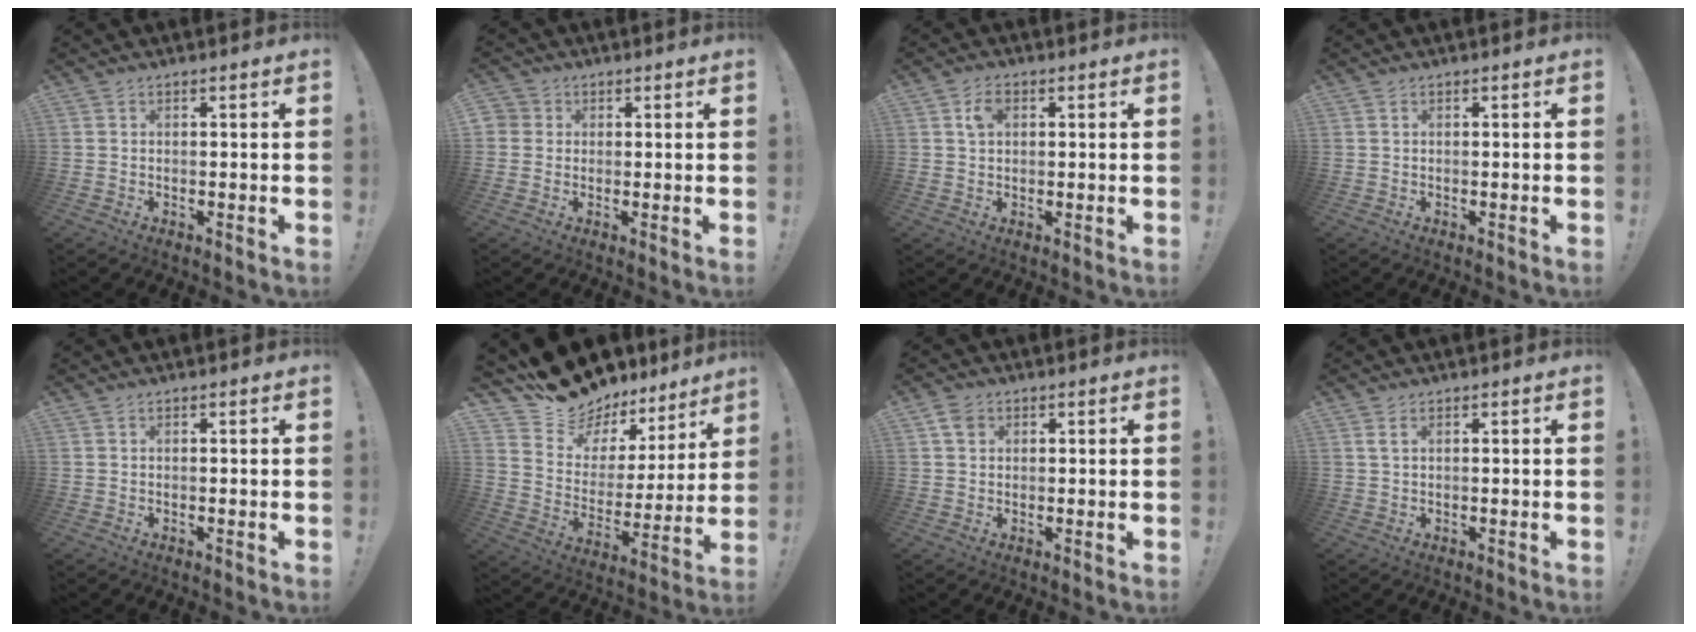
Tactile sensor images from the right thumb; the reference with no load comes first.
{"total": 3.0, "force": [0.4, 2.9, 0.8], "torque": [-0.013, 0.003, 0.009]}
{"total": 3.8, "force": [1.3, 2.6, 2.5], "torque": [-0.043, 0.004, 0.023]}
{"total": 0.0}
{"total": 0.0}
{"total": 14.8, "force": [13.6, 5.6, 2.2], "torque": [-0.061, -0.118, 0.249]}
{"total": 3.6, "force": [1.6, 2.9, 1.4], "torque": [-0.020, -0.001, 0.030]}
{"total": 1.9, "force": [0.9, 0.7, 1.6], "torque": [-0.031, 0.003, 0.015]}